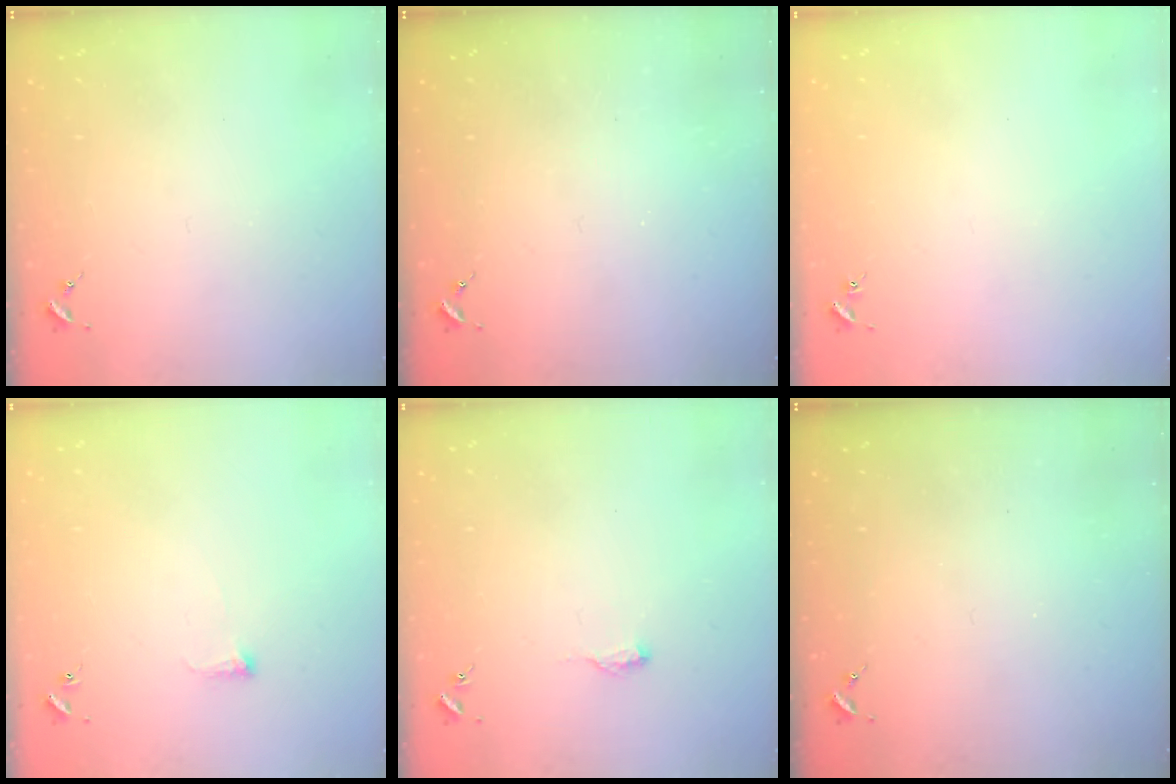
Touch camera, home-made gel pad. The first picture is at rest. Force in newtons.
{"total": 0.0}
{"total": 0.8, "press": 0.8, "slide": 0.2}
{"total": 2.5, "press": 2.4, "slide": 0.5}
{"total": 6.0, "press": 6.0, "slide": 0.6}
{"total": 0.0}